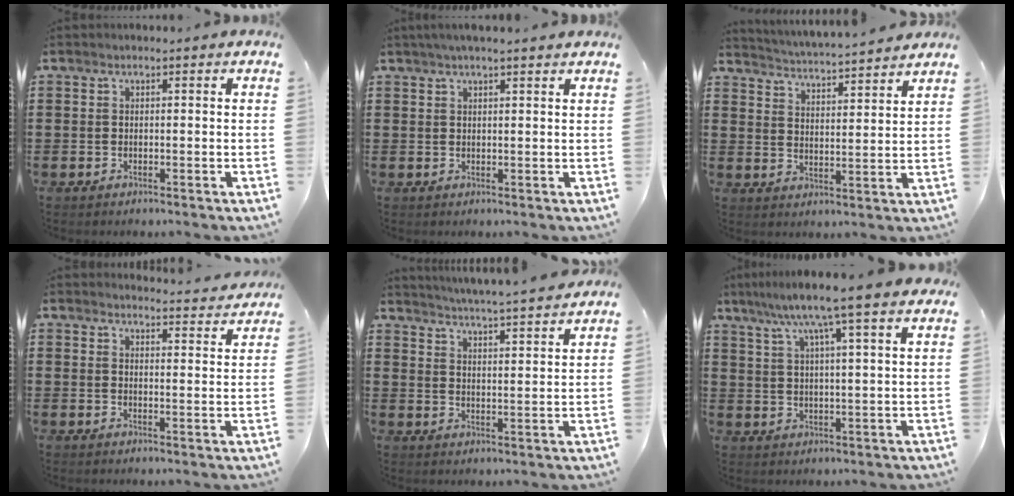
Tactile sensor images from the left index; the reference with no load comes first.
{"total": 2.2, "force": [1.8, 0.0, 1.3], "torque": [-0.028, 0.004, 0.033]}
{"total": 3.8, "force": [3.8, -0.5, 0.4], "torque": [-0.028, -0.034, 0.061]}
{"total": 3.3, "force": [3.3, 0.0, 0.3], "torque": [-0.010, -0.023, 0.057]}
{"total": 4.1, "force": [4.0, -1.0, 0.7], "torque": [-0.032, -0.034, 0.064]}
{"total": 8.7, "force": [6.4, -0.3, 6.0], "torque": [-0.134, -0.016, 0.106]}